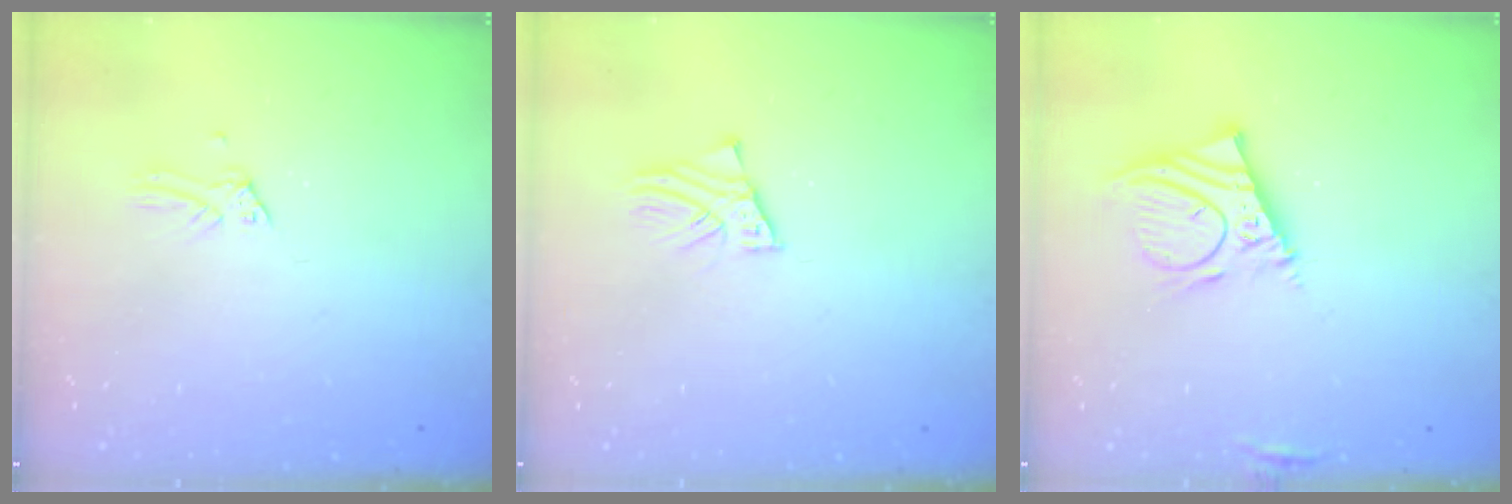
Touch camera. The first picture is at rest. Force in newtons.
{"total": 1.9, "press": 1.9, "slide": 0.1}
{"total": 10.0, "press": 9.8, "slide": 2.2}